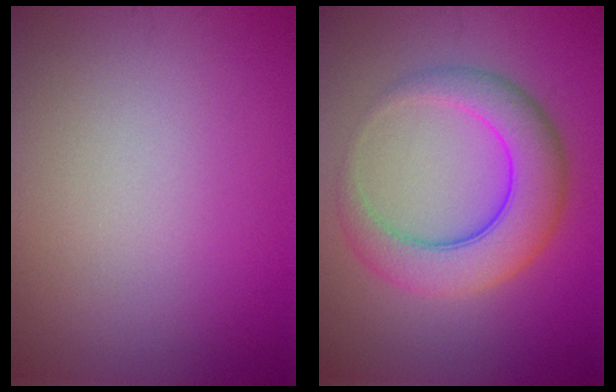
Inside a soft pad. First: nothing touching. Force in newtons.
{"total": 6.3, "press": 6.3, "slide": 0.1}